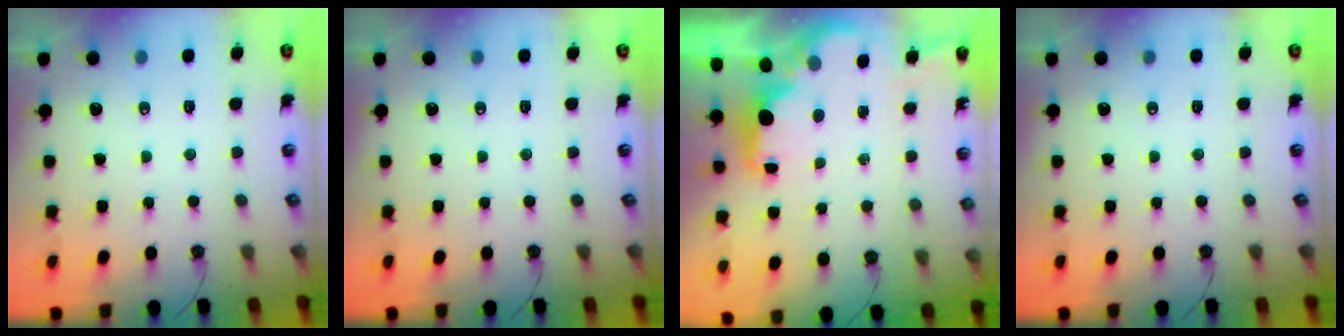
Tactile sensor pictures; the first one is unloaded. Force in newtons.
{"total": 0.0}
{"total": 2.2, "press": 2.1, "slide": 0.8}
{"total": 0.0}